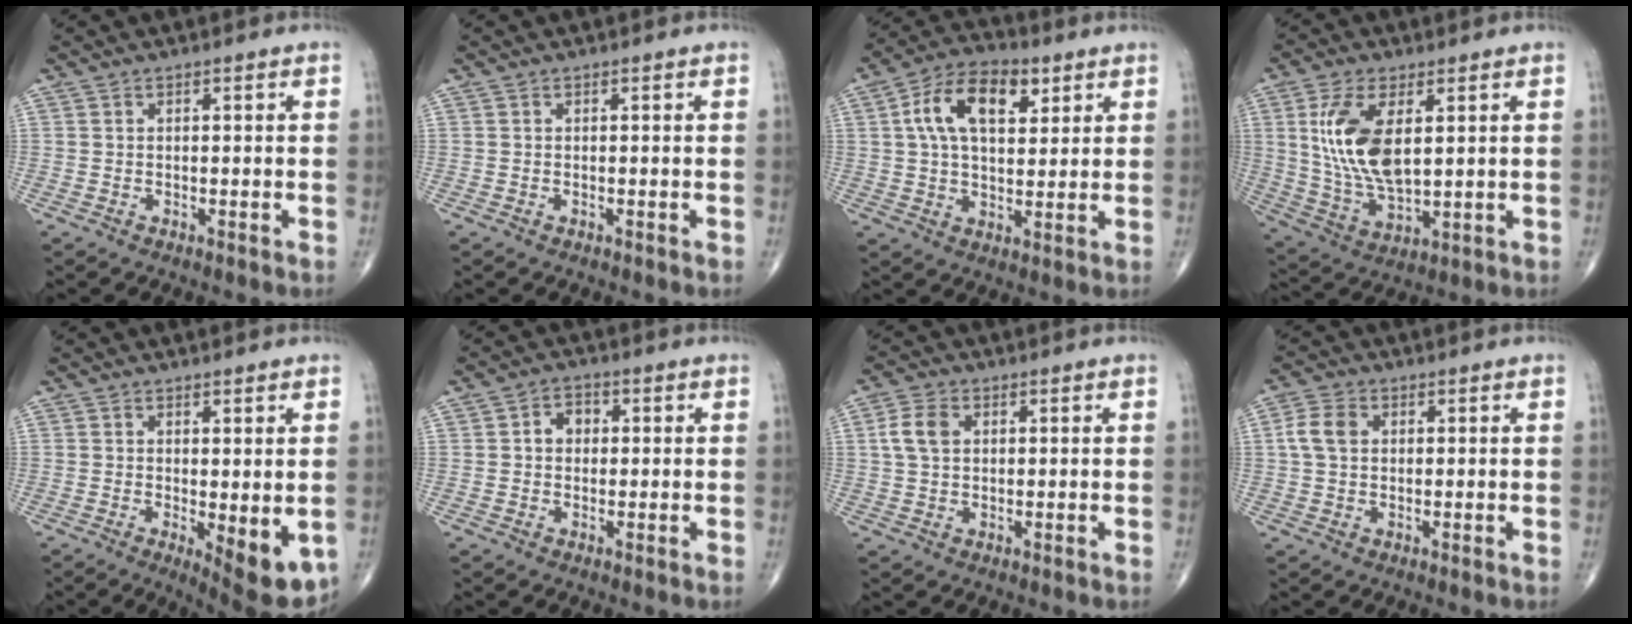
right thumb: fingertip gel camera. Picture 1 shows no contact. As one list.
[{"total": 0.0}, {"total": 13.3, "force": [4.5, 7.4, 10.0], "torque": [-0.160, 0.005, 0.072]}, {"total": 13.8, "force": [3.3, 6.6, 11.7], "torque": [-0.234, -0.019, 0.074]}, {"total": 8.7, "force": [-1.7, 2.9, 8.0], "torque": [-0.100, -0.023, -0.016]}, {"total": 3.8, "force": [0.4, 3.0, 2.2], "torque": [-0.017, 0.012, 0.001]}, {"total": 5.2, "force": [1.2, 3.6, 3.5], "torque": [-0.072, 0.005, 0.021]}, {"total": 5.0, "force": [0.9, 3.6, 3.3], "torque": [-0.069, 0.009, 0.013]}]